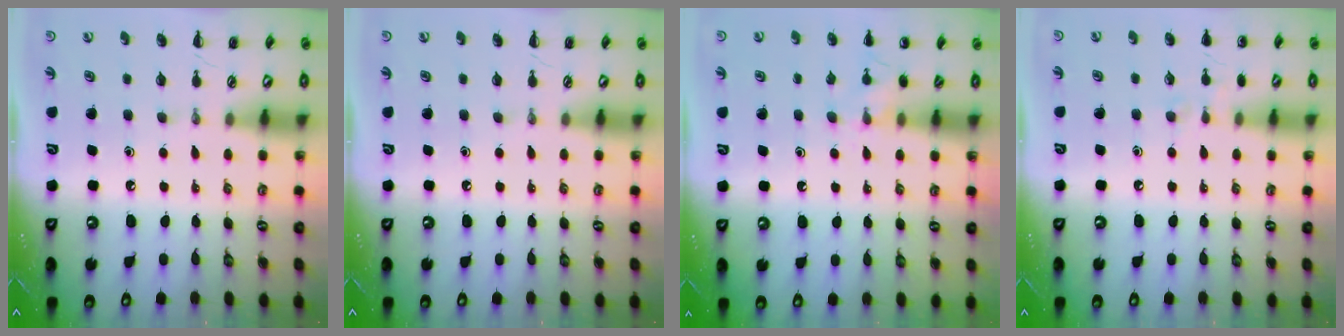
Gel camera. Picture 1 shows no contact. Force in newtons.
{"total": 0.0}
{"total": 7.4, "press": 7.1, "slide": 2.0}
{"total": 5.6, "press": 5.4, "slide": 1.6}